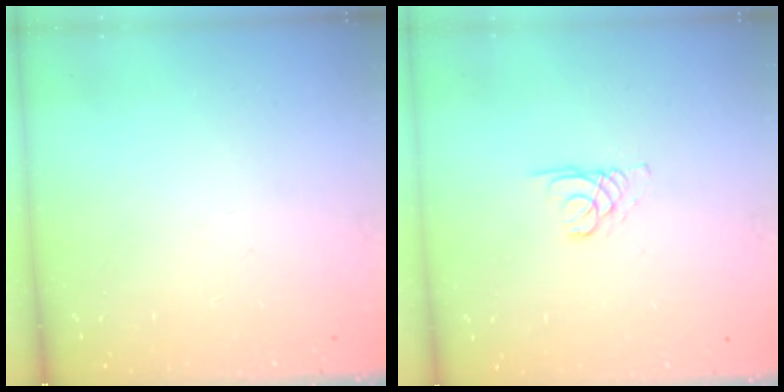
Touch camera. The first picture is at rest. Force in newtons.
{"total": 1.4, "press": 1.3, "slide": 0.1}